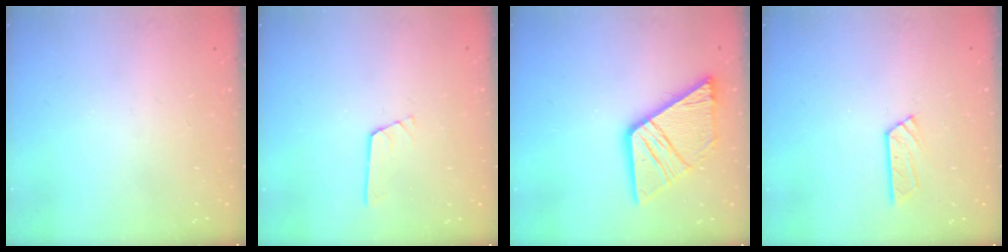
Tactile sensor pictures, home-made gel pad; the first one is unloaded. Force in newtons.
{"total": 2.3, "press": 2.3, "slide": 0.3}
{"total": 17.2, "press": 17.1, "slide": 1.9}
{"total": 4.6, "press": 4.6, "slide": 0.5}